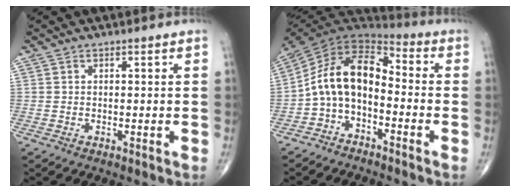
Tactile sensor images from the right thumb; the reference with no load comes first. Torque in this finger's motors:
{"motor_torque": [1.11, 1.24, 1.20, -0.37, 0.11]}